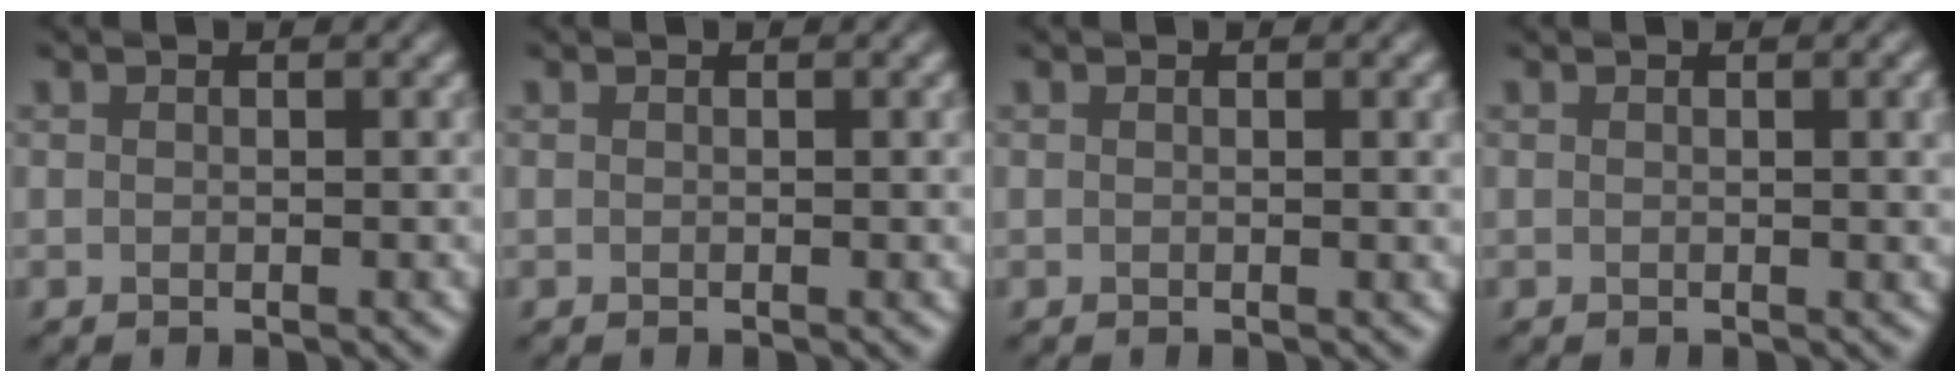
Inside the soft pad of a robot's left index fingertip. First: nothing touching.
{"total": 0.0}
{"total": 0.9, "force": [0.2, 0.2, 0.8], "torque": [-0.009, 0.000, 0.001]}
{"total": 1.9, "force": [0.4, 0.6, 1.7], "torque": [-0.016, 0.003, 0.003]}